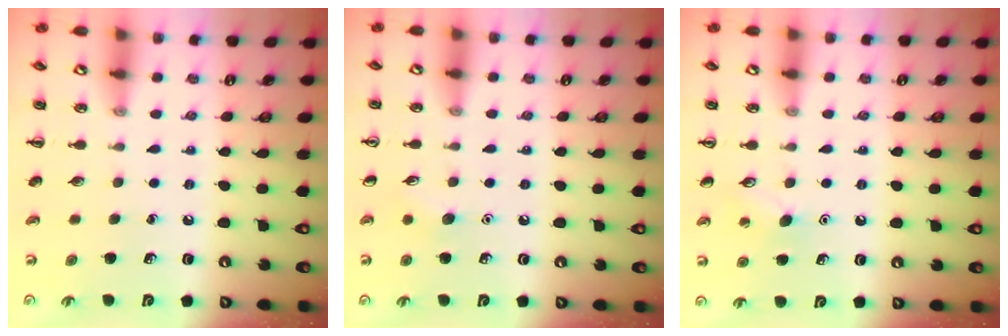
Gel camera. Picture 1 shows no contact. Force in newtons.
{"total": 4.4, "press": 4.2, "slide": 1.4}
{"total": 8.2, "press": 8.1, "slide": 1.4}